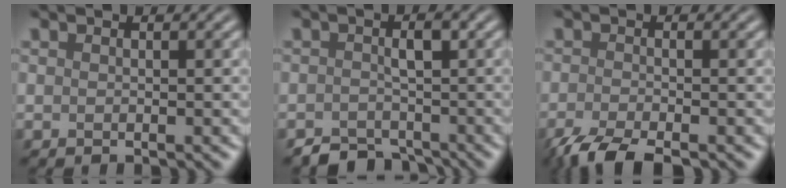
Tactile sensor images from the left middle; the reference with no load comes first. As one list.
[{"total": 2.8, "force": [-2.5, 0.9, 1.0], "torque": [-0.006, 0.007, -0.038]}, {"total": 3.8, "force": [-3.2, 0.3, 1.9], "torque": [-0.040, -0.005, -0.060]}]